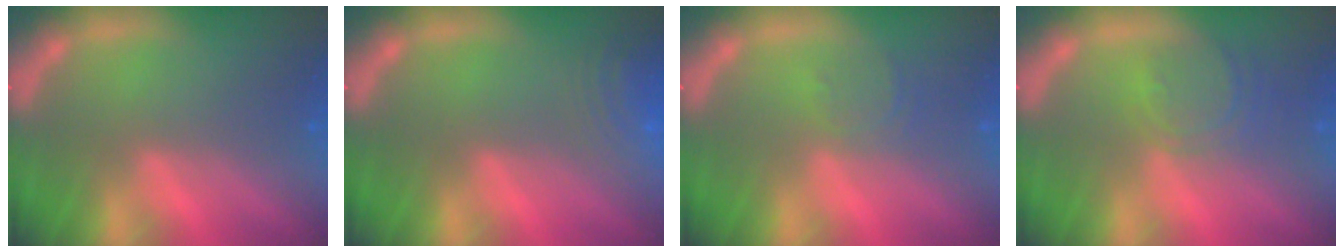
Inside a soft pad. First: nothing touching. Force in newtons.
{"total": 7.5}
{"total": 1.9}
{"total": 4.0}